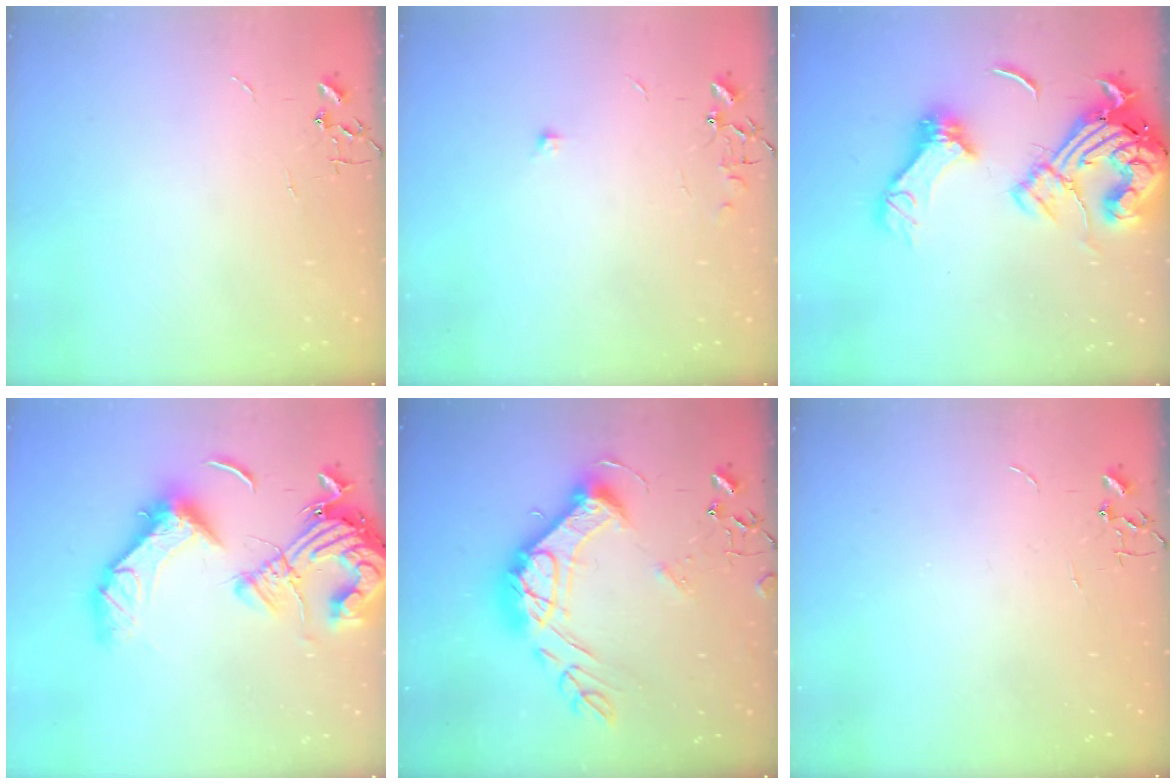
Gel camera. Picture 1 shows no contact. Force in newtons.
{"total": 6.5, "press": 6.5, "slide": 0.6}
{"total": 22.0, "press": 21.8, "slide": 2.6}
{"total": 22.4, "press": 22.2, "slide": 3.4}
{"total": 22.5, "press": 22.4, "slide": 1.7}
{"total": 0.0}